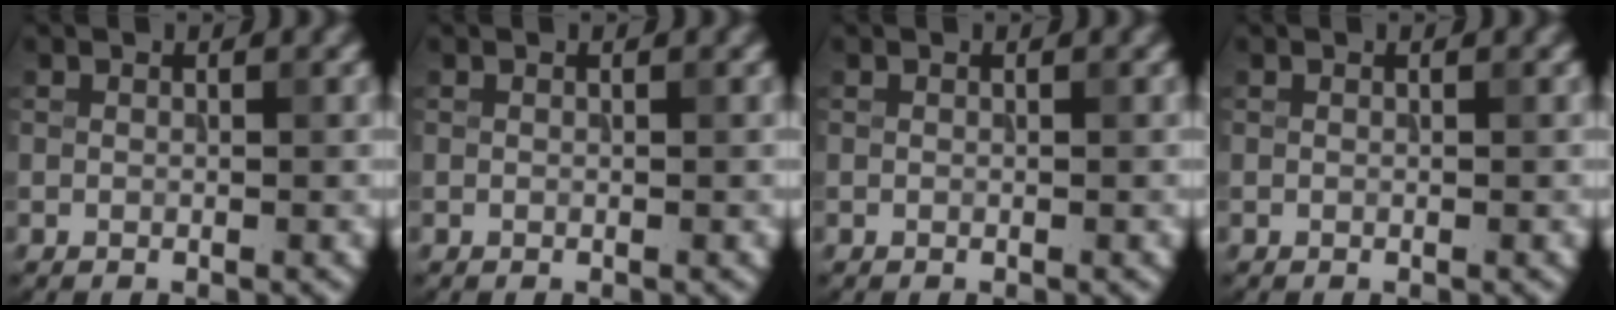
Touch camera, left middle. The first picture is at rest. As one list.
[{"total": 0.0}, {"total": 0.0}, {"total": 0.0}]